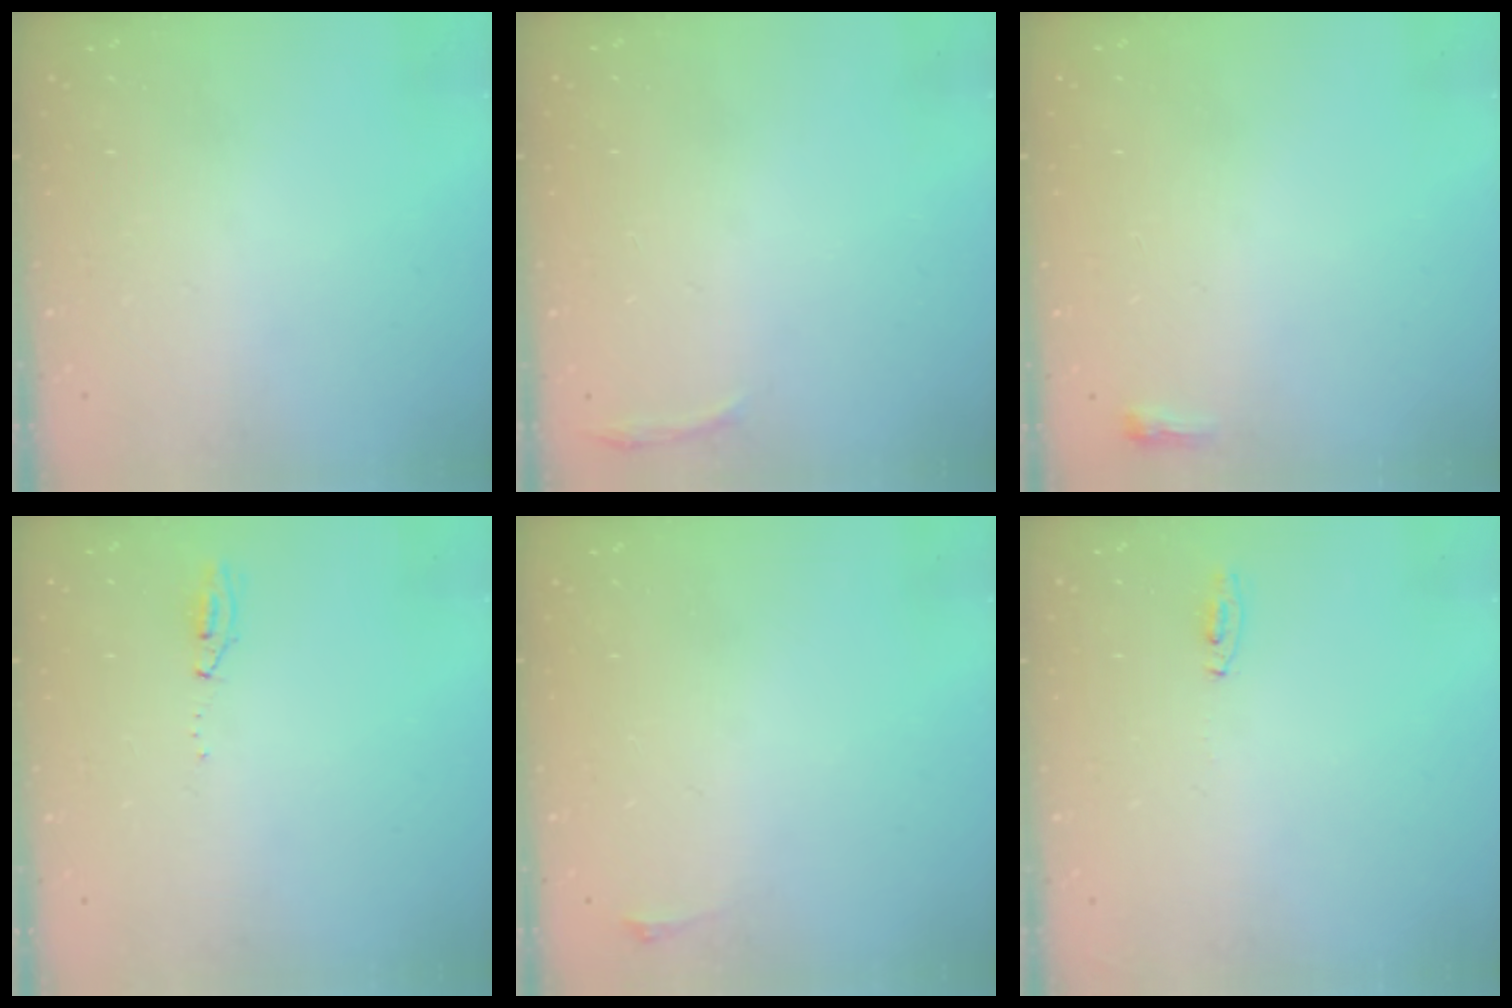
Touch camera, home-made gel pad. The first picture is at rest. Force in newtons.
{"total": 3.0, "press": 1.9, "slide": 2.3}
{"total": 2.6, "press": 2.5, "slide": 0.6}
{"total": 5.0, "press": 3.7, "slide": 3.3}
{"total": 2.8, "press": 2.1, "slide": 1.9}
{"total": 15.9, "press": 4.3, "slide": 15.3}